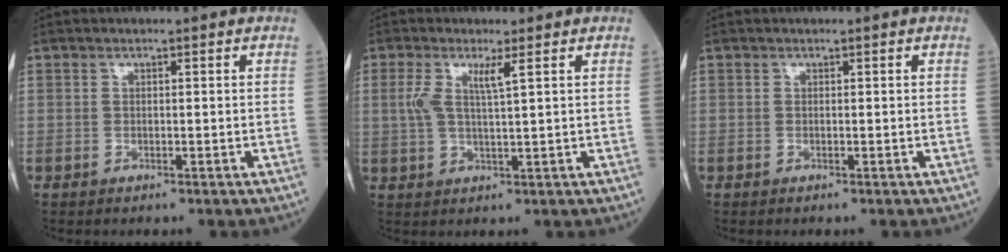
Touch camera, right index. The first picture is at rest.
{"total": 4.2, "force": [1.5, 0.2, 4.0], "torque": [-0.086, 0.005, 0.031]}
{"total": 0.0}